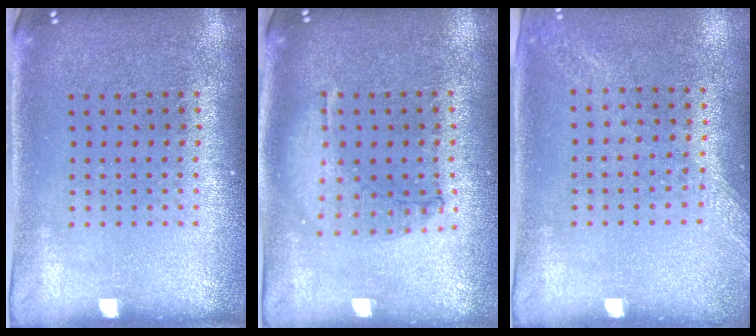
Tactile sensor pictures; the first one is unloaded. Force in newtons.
{"total": 1.0, "press": 1.0, "slide": 0.3}
{"total": 1.4, "press": 1.3, "slide": 0.4}